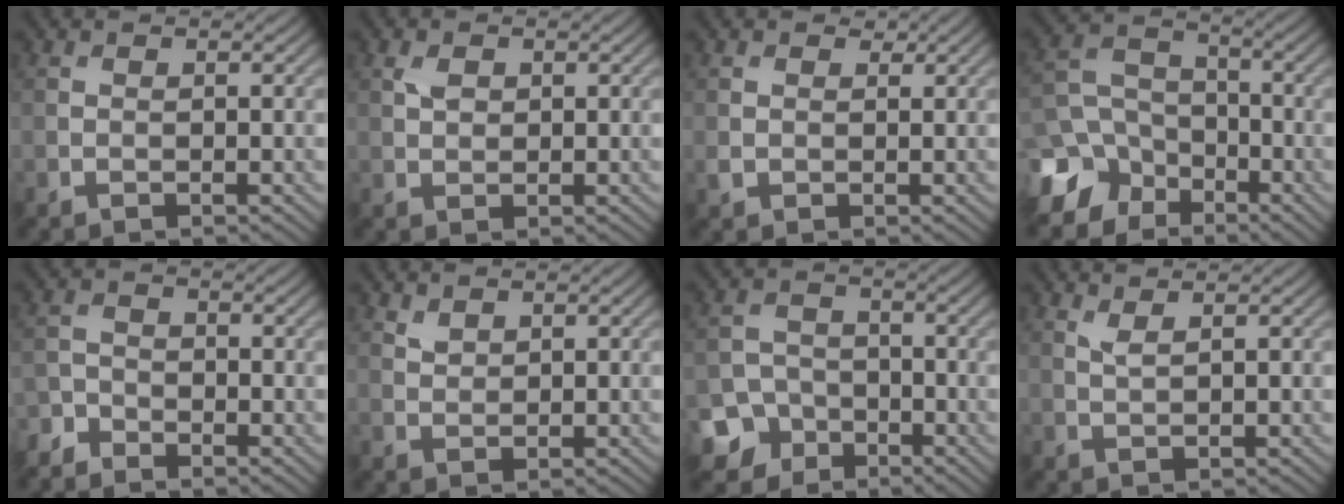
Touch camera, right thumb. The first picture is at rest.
{"total": 1.7, "force": [0.6, 1.2, 1.0], "torque": [-0.022, 0.001, 0.012]}
{"total": 1.8, "force": [0.6, 1.6, 0.6], "torque": [-0.016, -0.003, 0.009]}
{"total": 10.6, "force": [-6.4, 7.7, 3.5], "torque": [-0.096, -0.023, -0.136]}
{"total": 2.6, "force": [-2.3, 1.1, 0.2], "torque": [-0.005, -0.001, -0.059]}
{"total": 1.4, "force": [1.1, 0.7, 0.5], "torque": [-0.014, -0.003, 0.026]}
{"total": 6.7, "force": [-4.0, 5.1, 1.3], "torque": [-0.022, -0.016, -0.089]}
{"total": 1.3, "force": [0.9, 0.1, 0.9], "torque": [-0.027, 0.002, 0.020]}